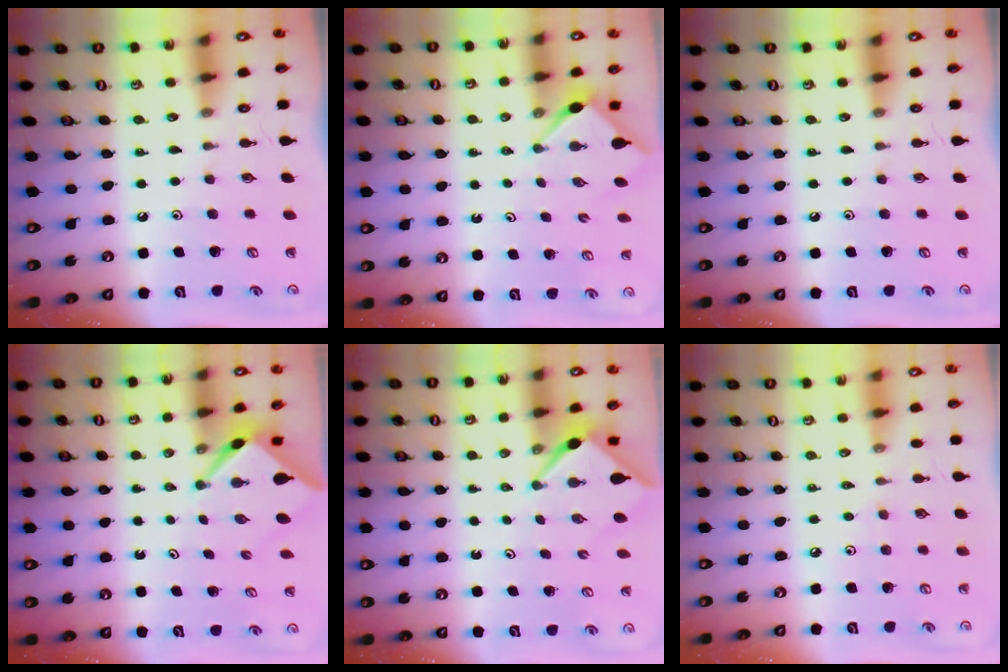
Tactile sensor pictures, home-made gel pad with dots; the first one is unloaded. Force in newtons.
{"total": 2.9, "press": 2.9, "slide": 0.3}
{"total": 0.0}
{"total": 2.6, "press": 2.6, "slide": 0.3}
{"total": 2.4, "press": 2.4, "slide": 0.3}
{"total": 3.7, "press": 3.7, "slide": 0.6}